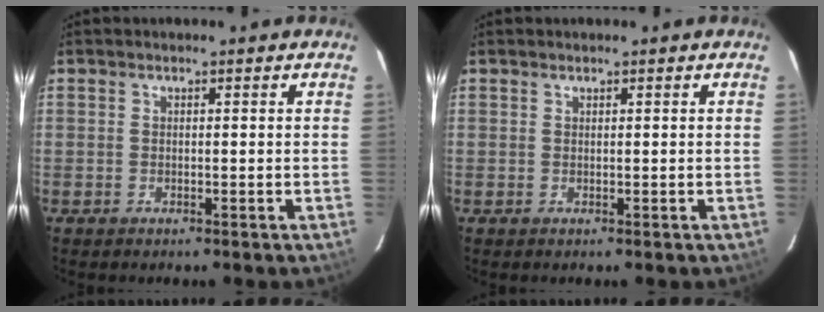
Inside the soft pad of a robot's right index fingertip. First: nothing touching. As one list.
[{"total": 0.0}]